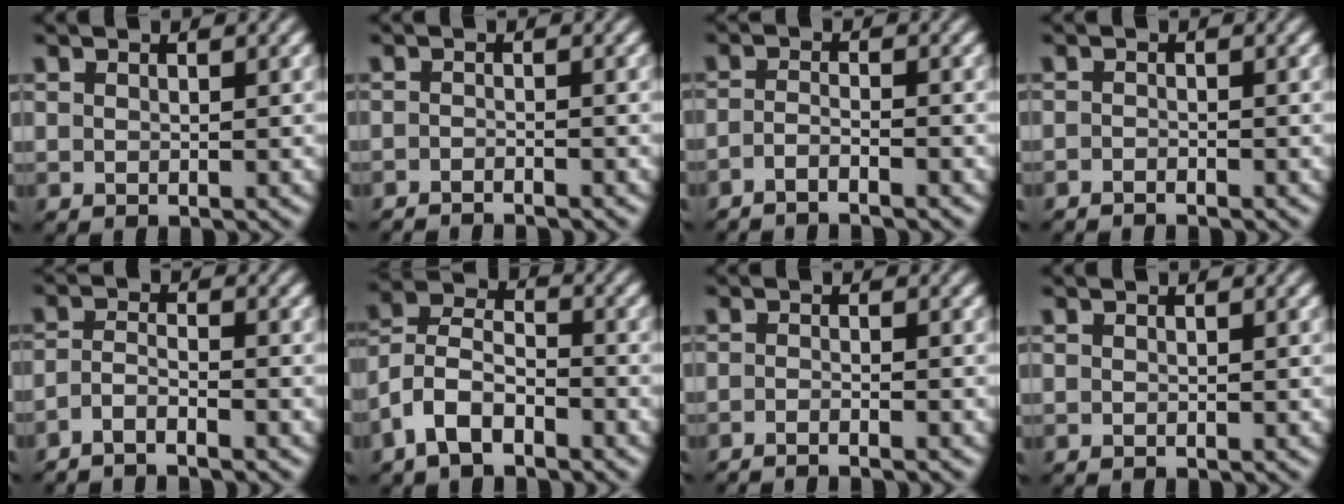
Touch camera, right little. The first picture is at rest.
{"total": 2.4, "force": [-2.3, -0.3, -0.2], "torque": [0.008, -0.011, -0.037]}
{"total": 2.7, "force": [-2.5, 0.0, 0.9], "torque": [-0.016, -0.014, -0.039]}
{"total": 1.7, "force": [-1.6, -0.3, -0.3], "torque": [0.011, -0.010, -0.025]}
{"total": 3.2, "force": [-2.7, 1.2, 1.3], "torque": [-0.029, -0.020, -0.043]}
{"total": 8.2, "force": [-1.7, 6.9, 4.0], "torque": [-0.098, -0.020, -0.038]}
{"total": 2.5, "force": [-2.4, -0.3, 0.5], "torque": [-0.002, -0.006, -0.039]}
{"total": 0.0}